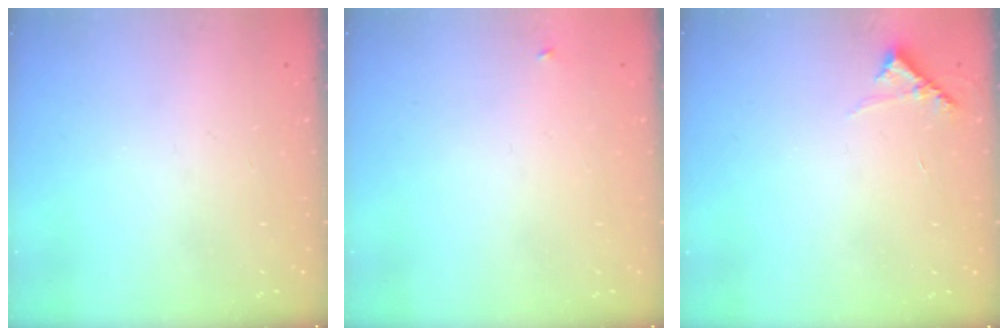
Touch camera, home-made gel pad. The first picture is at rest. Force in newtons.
{"total": 2.3, "press": 2.3, "slide": 0.2}
{"total": 5.4, "press": 5.4, "slide": 0.4}